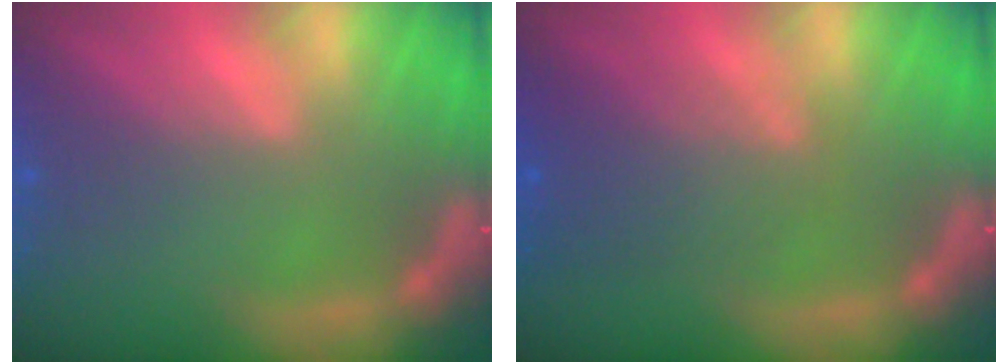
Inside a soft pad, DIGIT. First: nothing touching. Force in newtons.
{"total": 4.5}